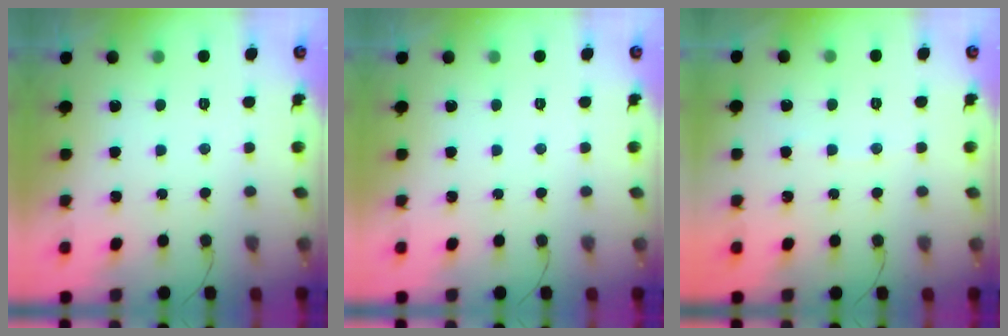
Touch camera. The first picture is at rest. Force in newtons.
{"total": 0.0}
{"total": 2.6, "press": 2.6, "slide": 0.3}